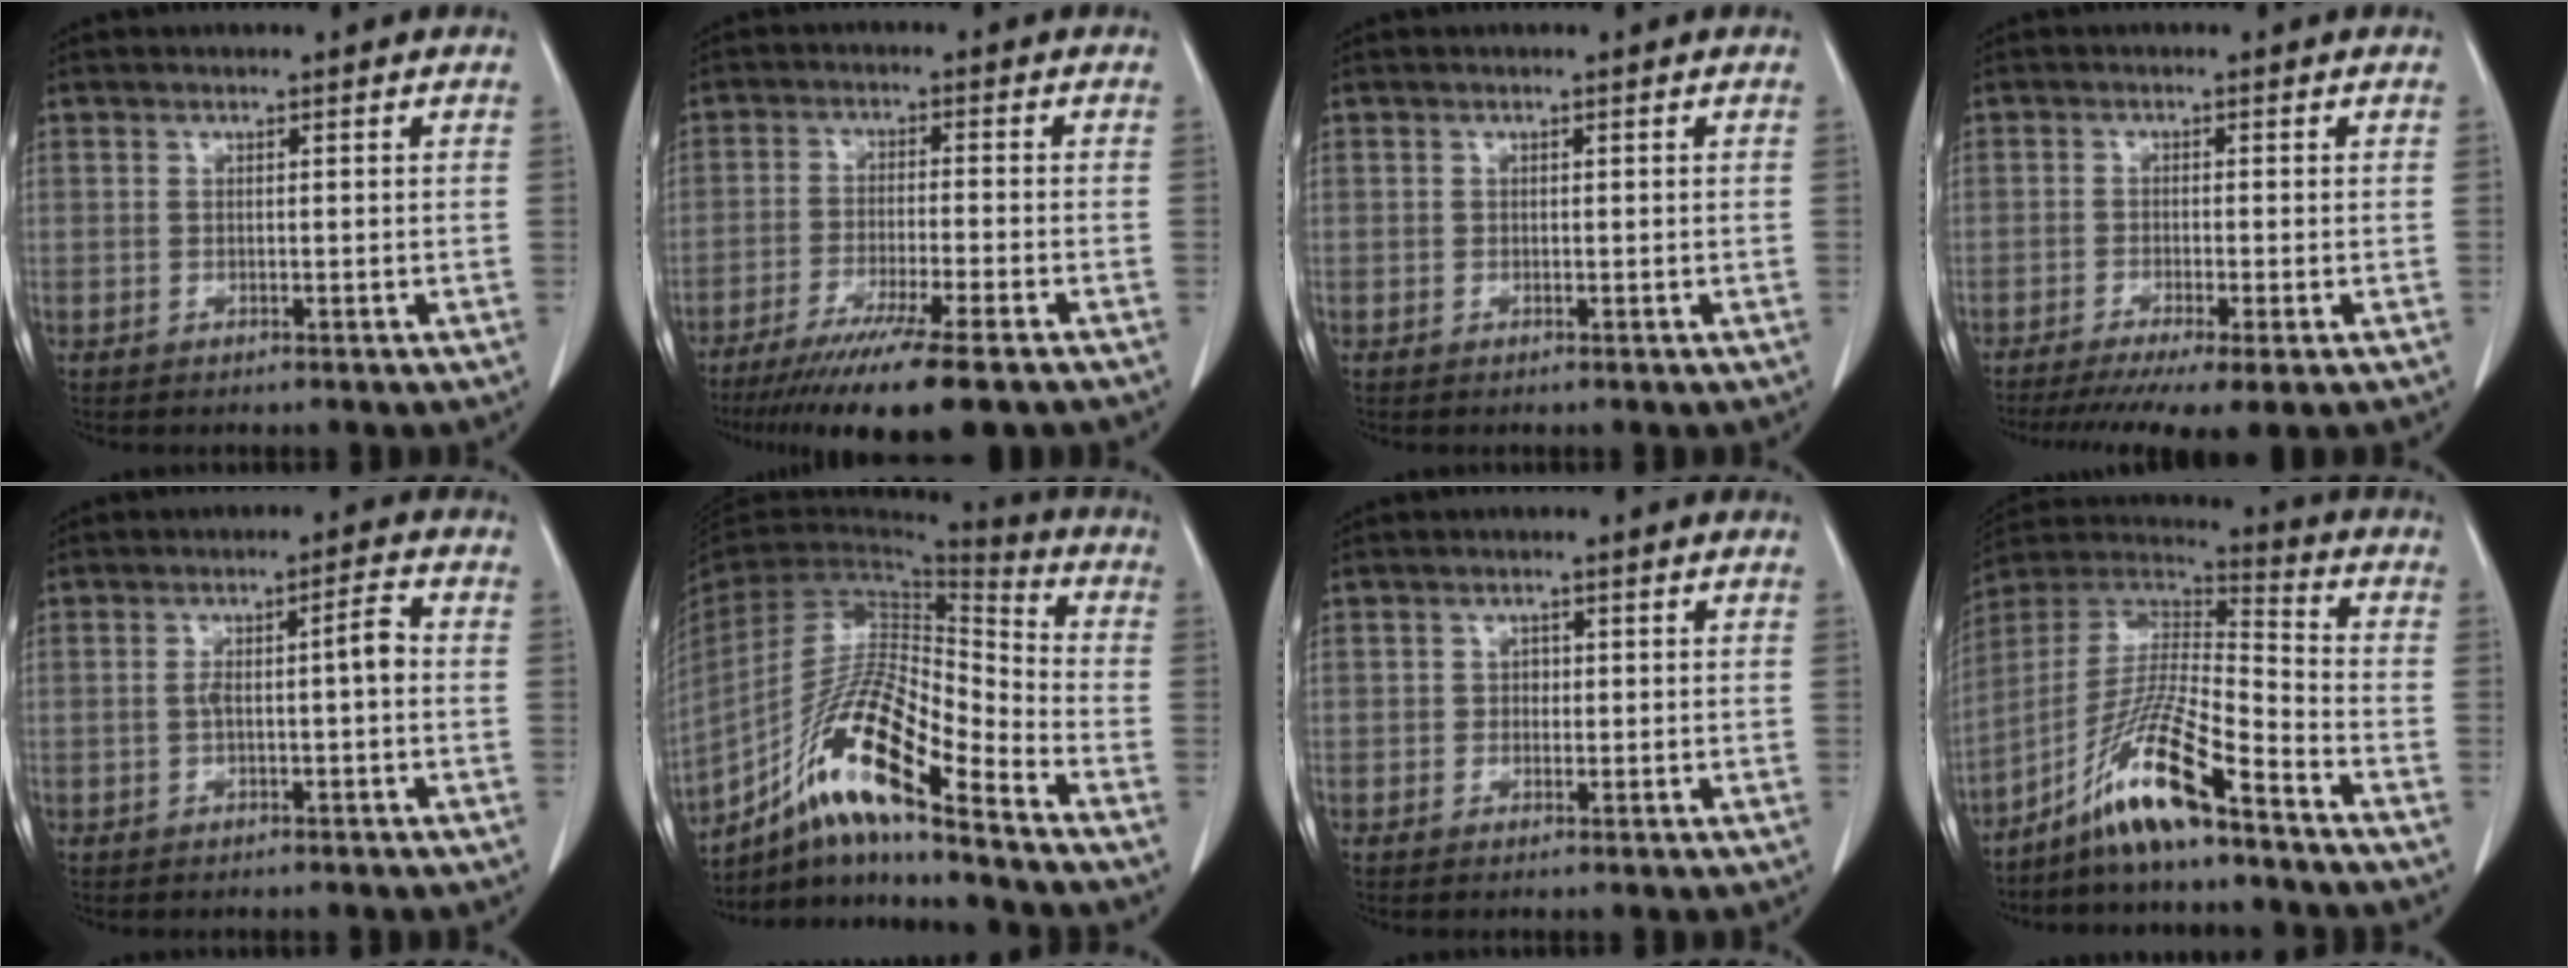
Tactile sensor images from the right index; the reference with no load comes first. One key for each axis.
{"total": 13.5, "fx": -10.0, "fy": 0.1, "fz": 9.1, "tx": -0.144, "ty": -0.039, "tz": -0.158}
{"total": 0.0}
{"total": 8.3, "fx": -5.9, "fy": 0.5, "fz": 5.9, "tx": -0.089, "ty": -0.016, "tz": -0.093}
{"total": 4.0, "fx": -0.4, "fy": 0.4, "fz": 4.0, "tx": -0.066, "ty": 0.016, "tz": -0.004}
{"total": 17.2, "fx": -11.0, "fy": 1.9, "fz": 13.1, "tx": -0.255, "ty": -0.004, "tz": -0.198}
{"total": 1.1, "fx": 0.0, "fy": 1.0, "fz": 0.5, "tx": -0.004, "ty": 0.004, "tz": -0.002}
{"total": 13.4, "fx": -9.0, "fy": 0.7, "fz": 9.9, "tx": -0.197, "ty": 0.001, "tz": -0.170}